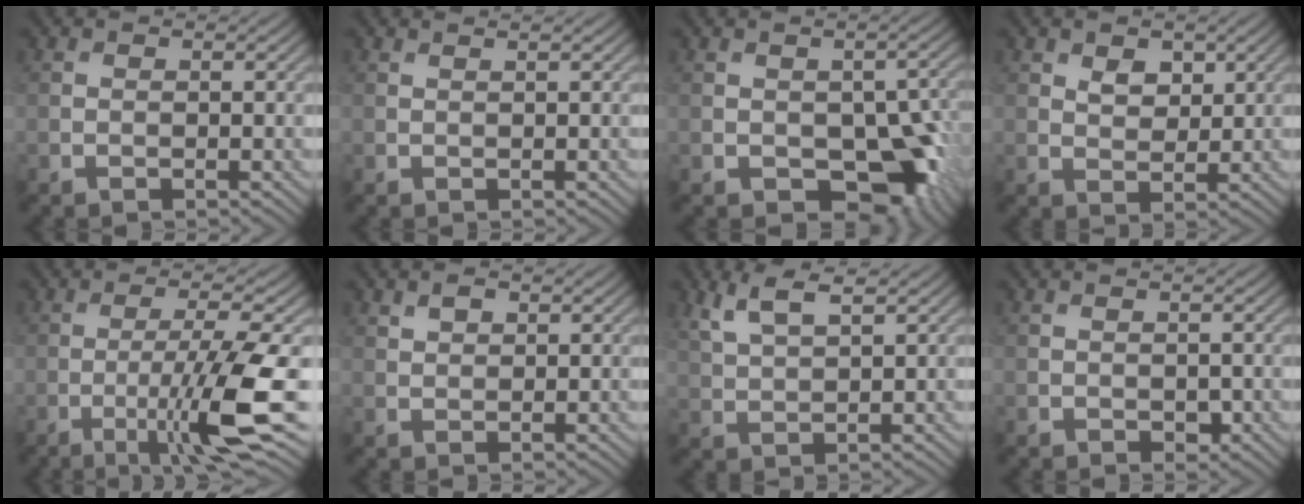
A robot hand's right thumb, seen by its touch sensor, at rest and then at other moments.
{"total": 0.6, "force": [0.5, 0.0, 0.3], "torque": [-0.007, 0.002, 0.006]}
{"total": 9.4, "force": [-3.1, 5.7, 6.8], "torque": [-0.090, -0.024, -0.037]}
{"total": 2.7, "force": [1.4, 1.8, 1.6], "torque": [-0.031, -0.006, 0.025]}
{"total": 10.0, "force": [-3.2, 1.1, 9.4], "torque": [-0.155, 0.005, -0.056]}
{"total": 1.7, "force": [1.1, 0.9, 0.9], "torque": [-0.021, 0.002, 0.023]}
{"total": 4.9, "force": [3.1, 1.3, 3.5], "torque": [-0.092, 0.006, 0.070]}
{"total": 1.2, "force": [-0.4, 0.6, 0.9], "torque": [-0.014, -0.003, -0.004]}